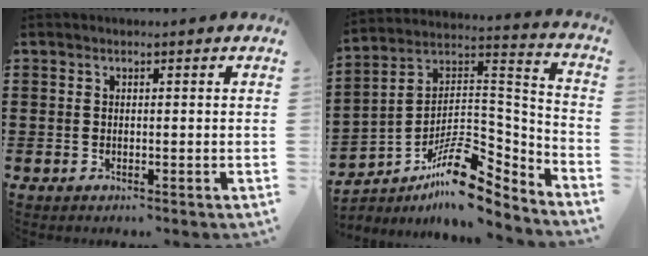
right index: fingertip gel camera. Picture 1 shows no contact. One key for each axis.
{"total": 12.7, "fx": -8.4, "fy": 5.4, "fz": 7.9, "tx": -0.129, "ty": 0.014, "tz": -0.159}